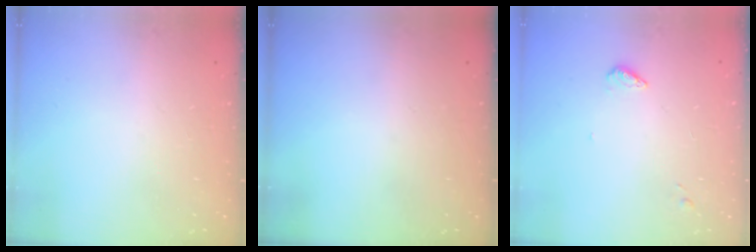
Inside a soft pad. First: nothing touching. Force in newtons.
{"total": 0.0}
{"total": 3.9, "press": 3.9, "slide": 0.5}